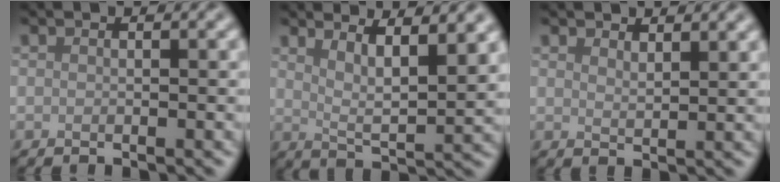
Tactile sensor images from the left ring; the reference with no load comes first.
{"total": 6.0, "force": [3.6, 1.5, 4.5], "torque": [-0.064, -0.003, 0.063]}
{"total": 1.9, "force": [1.7, 0.5, 0.7], "torque": [-0.011, 0.000, 0.030]}